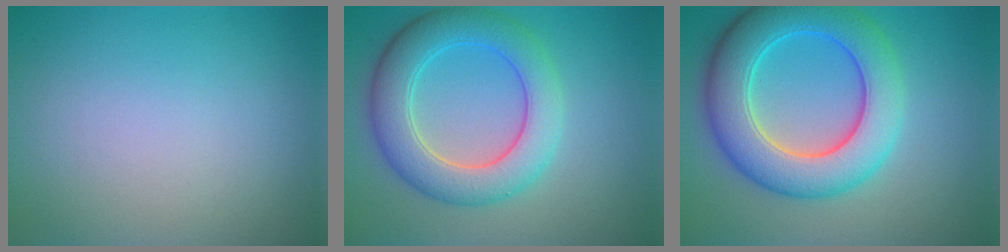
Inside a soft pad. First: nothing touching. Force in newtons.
{"total": 6.4, "press": 6.4, "slide": 0.3}
{"total": 8.4, "press": 8.4, "slide": 0.2}